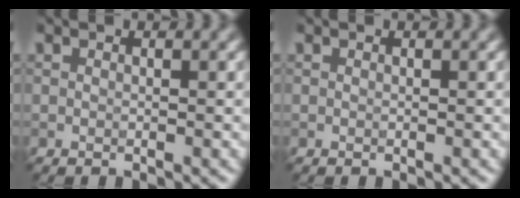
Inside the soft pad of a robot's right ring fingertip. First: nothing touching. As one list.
[{"total": 0.0}]